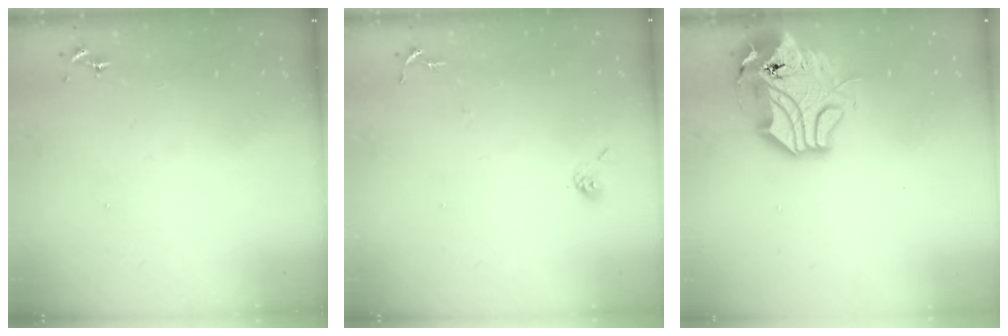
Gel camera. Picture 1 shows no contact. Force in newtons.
{"total": 5.9, "press": 5.9, "slide": 0.5}
{"total": 17.8, "press": 17.5, "slide": 2.8}